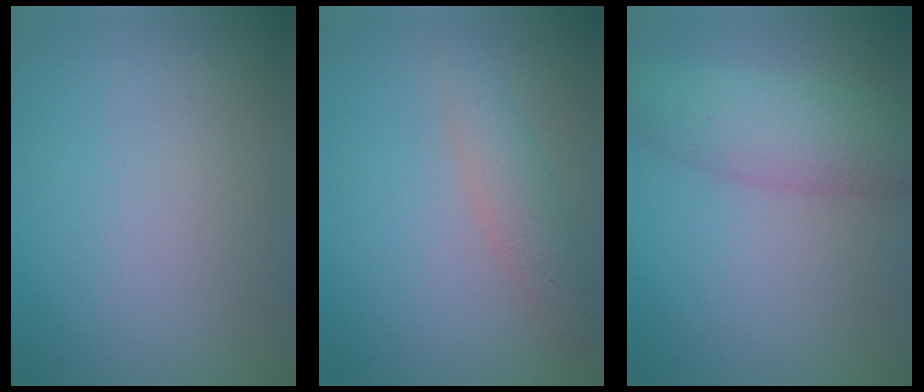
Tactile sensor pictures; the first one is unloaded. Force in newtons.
{"total": 2.6, "press": 2.6, "slide": 0.2}
{"total": 6.3, "press": 6.3, "slide": 0.2}